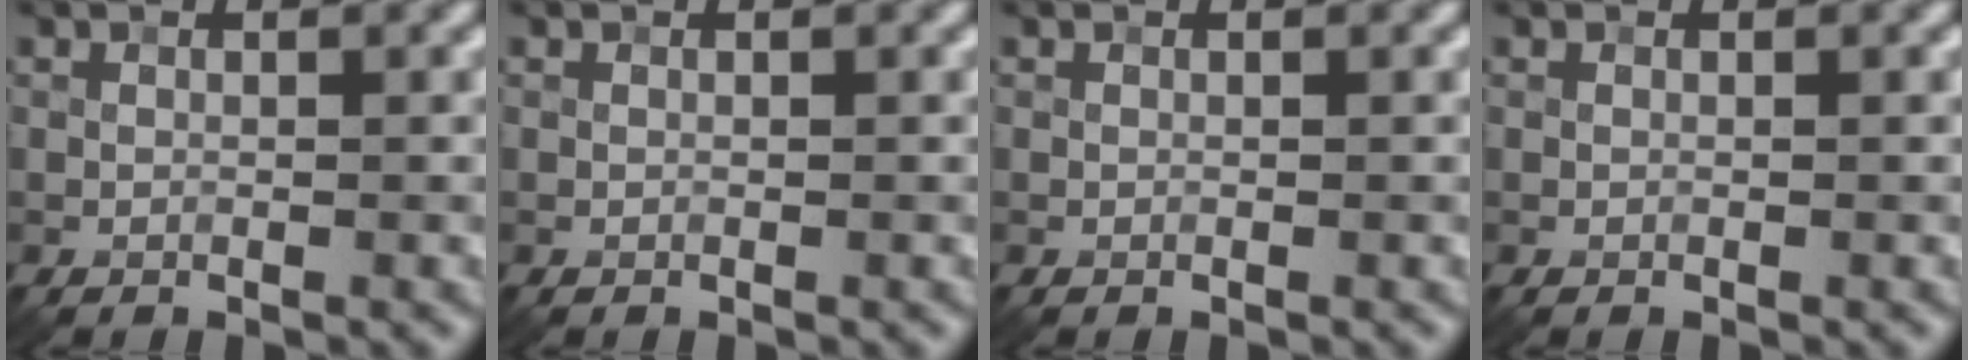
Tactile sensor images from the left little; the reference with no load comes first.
{"total": 0.0}
{"total": 0.0}
{"total": 0.0}